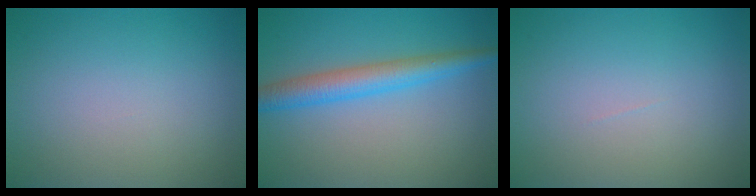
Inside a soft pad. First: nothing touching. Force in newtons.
{"total": 4.0, "press": 4.0, "slide": 0.2}
{"total": 0.0}